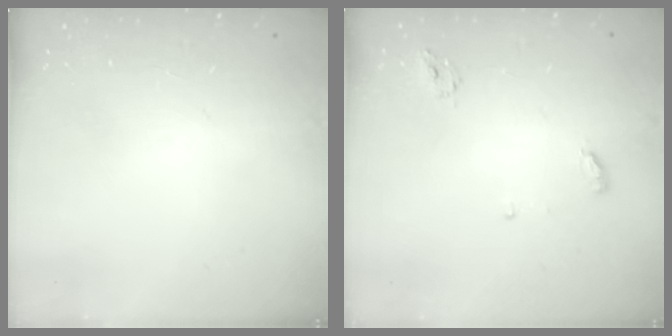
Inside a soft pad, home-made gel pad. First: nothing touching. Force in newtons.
{"total": 5.1, "press": 5.1, "slide": 0.4}